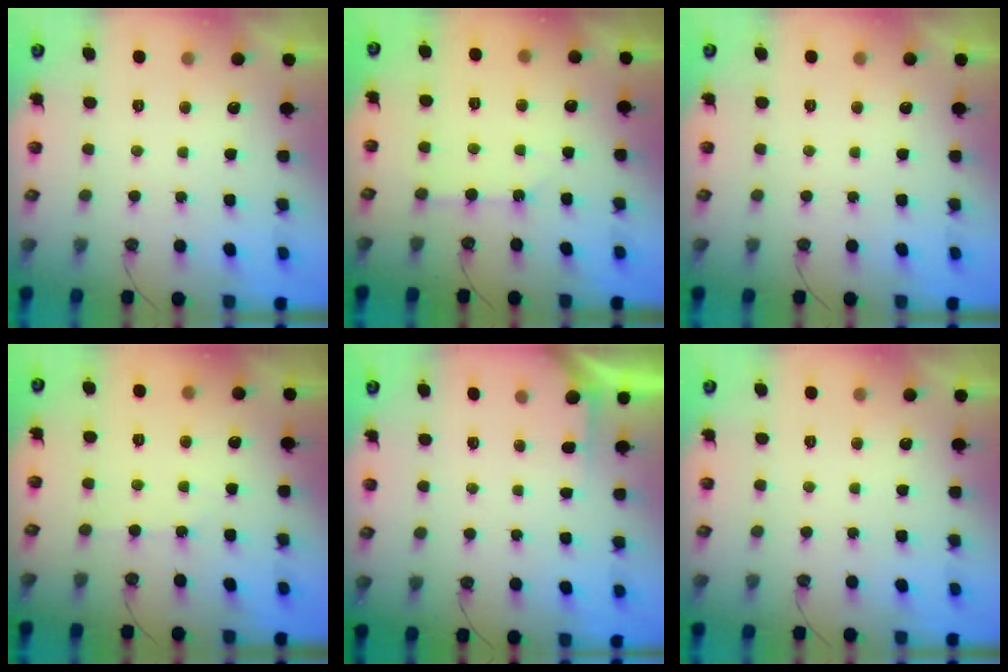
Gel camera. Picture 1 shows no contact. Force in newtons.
{"total": 2.5, "press": 2.5, "slide": 0.4}
{"total": 0.0}
{"total": 1.5, "press": 1.5, "slide": 0.3}
{"total": 1.7, "press": 1.6, "slide": 0.2}
{"total": 0.0}